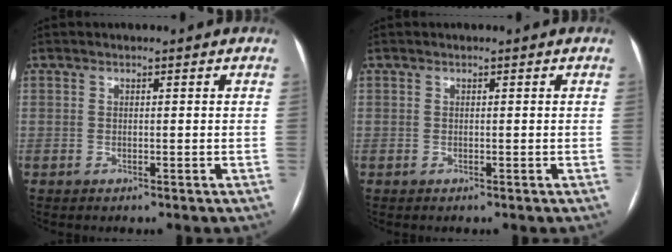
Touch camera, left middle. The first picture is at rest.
{"total": 0.0}